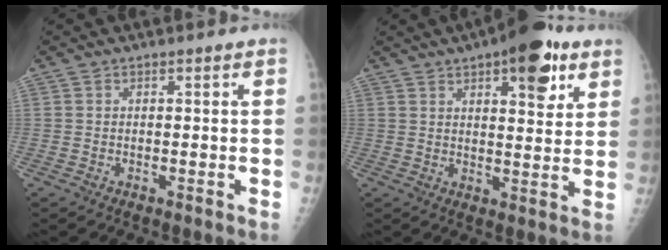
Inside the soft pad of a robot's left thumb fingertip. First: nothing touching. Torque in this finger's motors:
{"motor_torque": [2.32, 1.11, 1.52, -0.70, 0.27]}